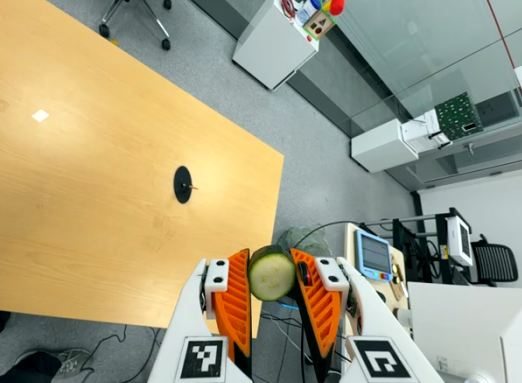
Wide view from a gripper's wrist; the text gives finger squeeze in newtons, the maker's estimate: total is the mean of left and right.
{"total": 8.0, "left": 7.8, "right": 8.1}